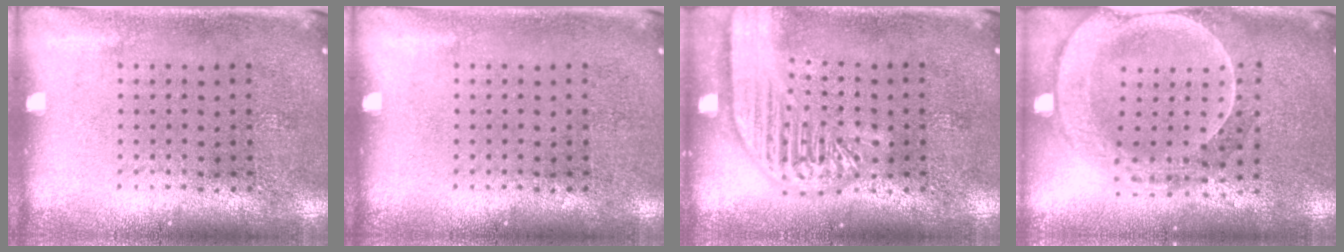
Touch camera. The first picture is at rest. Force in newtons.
{"total": 0.0}
{"total": 3.5, "press": 3.4, "slide": 0.5}
{"total": 2.2, "press": 2.0, "slide": 0.9}